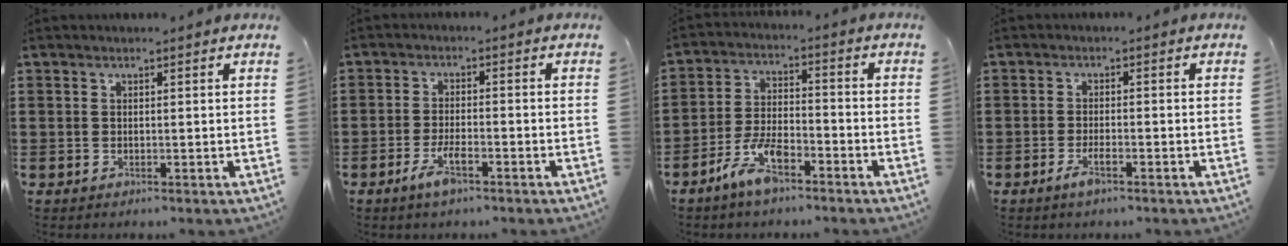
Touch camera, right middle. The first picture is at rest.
{"total": 4.5, "force": [-2.5, 1.3, 3.5], "torque": [-0.077, -0.001, -0.050]}
{"total": 7.2, "force": [-4.8, 2.6, 4.7], "torque": [-0.108, 0.005, -0.094]}
{"total": 2.7, "force": [-1.6, 0.7, 2.1], "torque": [-0.049, -0.003, -0.033]}